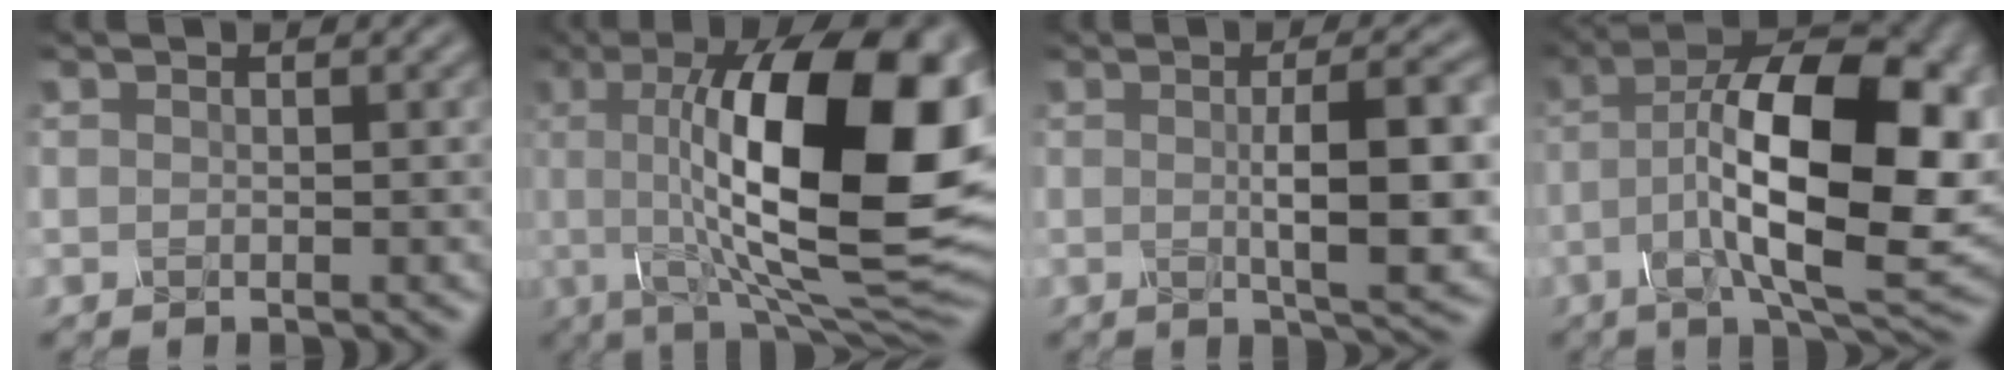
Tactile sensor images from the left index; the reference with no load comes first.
{"total": 18.3, "force": [2.5, 6.1, 17.0], "torque": [-0.235, 0.007, 0.040]}
{"total": 7.6, "force": [0.0, 1.8, 7.4], "torque": [-0.100, 0.001, 0.001]}
{"total": 14.9, "force": [-1.0, 5.7, 13.7], "torque": [-0.213, 0.011, -0.022]}